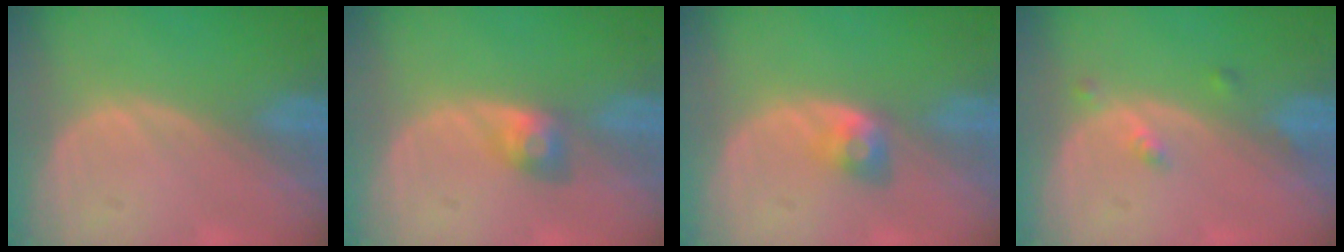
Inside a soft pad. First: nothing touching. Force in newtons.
{"total": 2.8, "press": 2.6, "slide": 1.1}
{"total": 2.9, "press": 2.5, "slide": 1.6}
{"total": 2.2, "press": 1.8, "slide": 1.3}